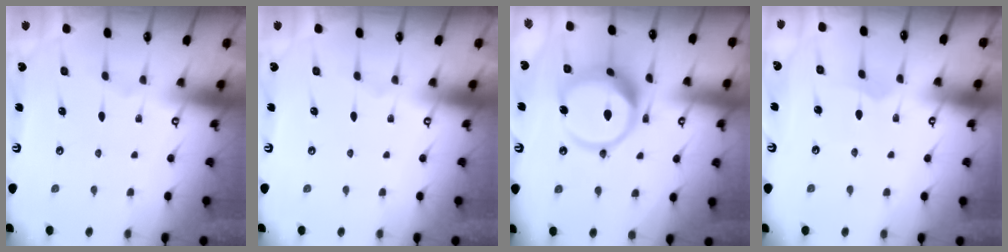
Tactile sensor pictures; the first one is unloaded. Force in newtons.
{"total": 0.0}
{"total": 14.3, "press": 14.3, "slide": 1.6}
{"total": 3.3, "press": 3.2, "slide": 0.4}